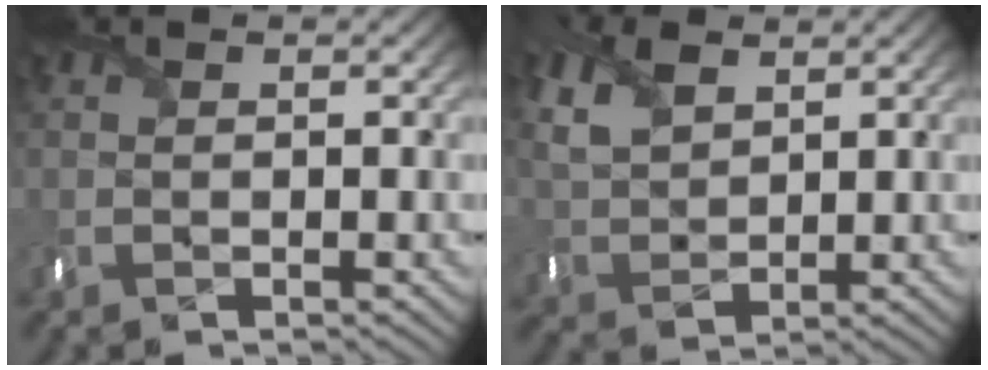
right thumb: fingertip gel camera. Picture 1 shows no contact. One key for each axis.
{"total": 6.2, "fx": 3.0, "fy": 3.8, "fz": 3.9, "tx": -0.123, "ty": 0.007, "tz": 0.061}